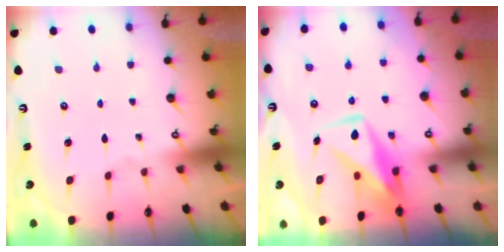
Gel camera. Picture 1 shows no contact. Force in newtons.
{"total": 10.2, "press": 10.2, "slide": 0.8}